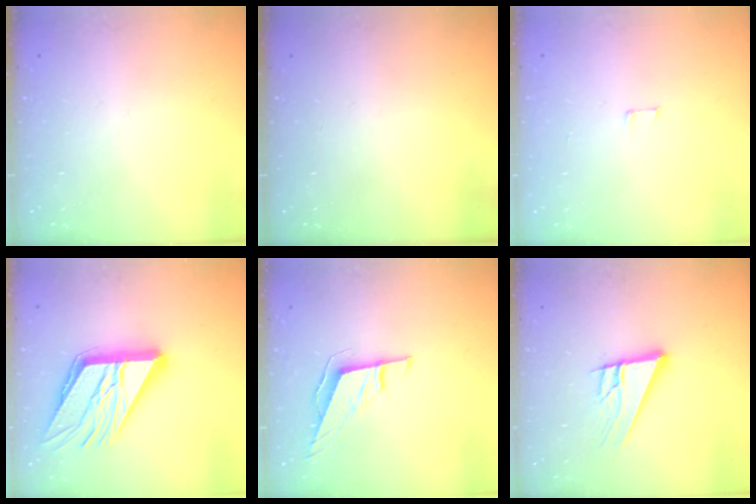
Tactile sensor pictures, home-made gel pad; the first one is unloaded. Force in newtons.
{"total": 0.0}
{"total": 2.9, "press": 2.9, "slide": 0.2}
{"total": 21.5, "press": 21.3, "slide": 2.9}
{"total": 6.9, "press": 6.3, "slide": 2.8}
{"total": 11.4, "press": 11.3, "slide": 2.0}